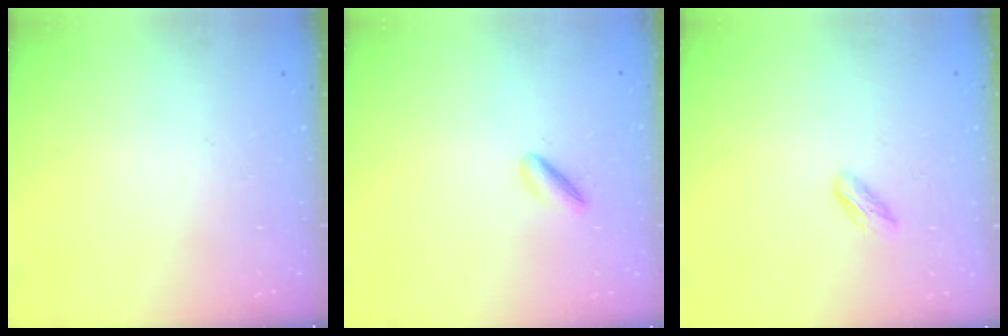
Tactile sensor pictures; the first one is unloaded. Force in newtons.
{"total": 3.1, "press": 3.0, "slide": 0.8}
{"total": 2.7, "press": 2.6, "slide": 0.8}